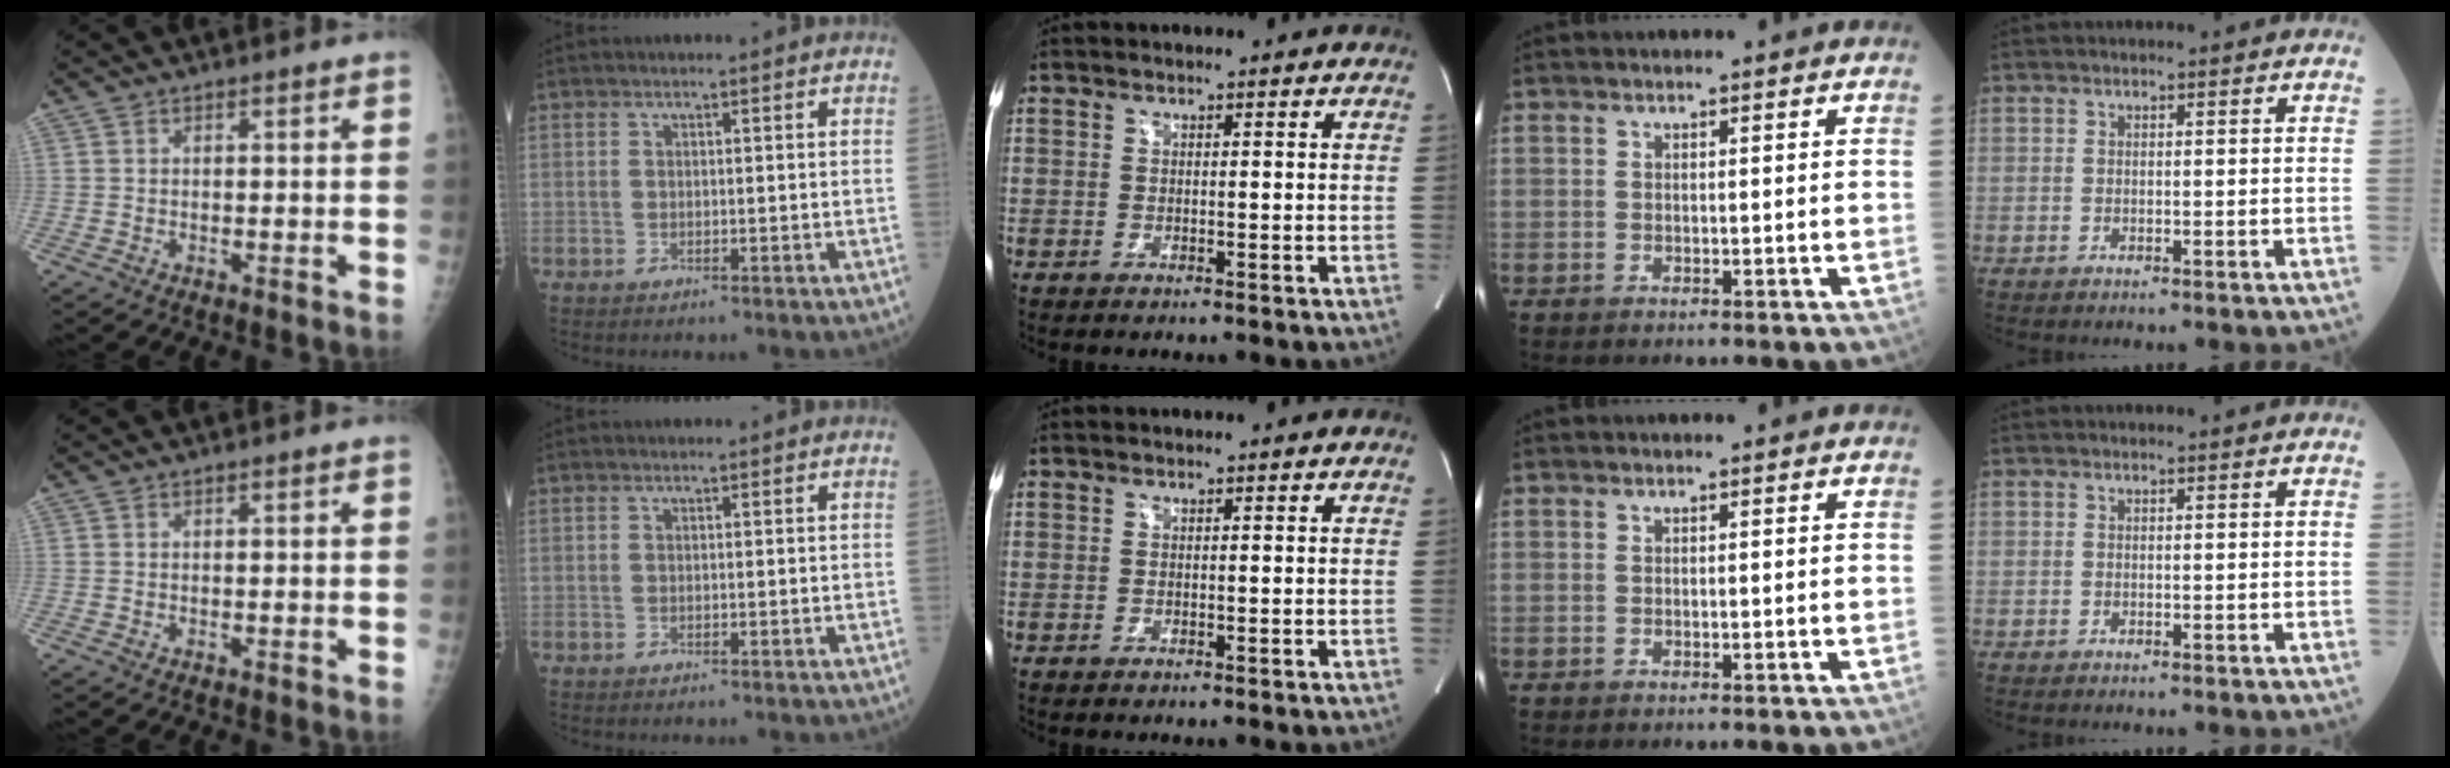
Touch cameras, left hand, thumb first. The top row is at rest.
{}